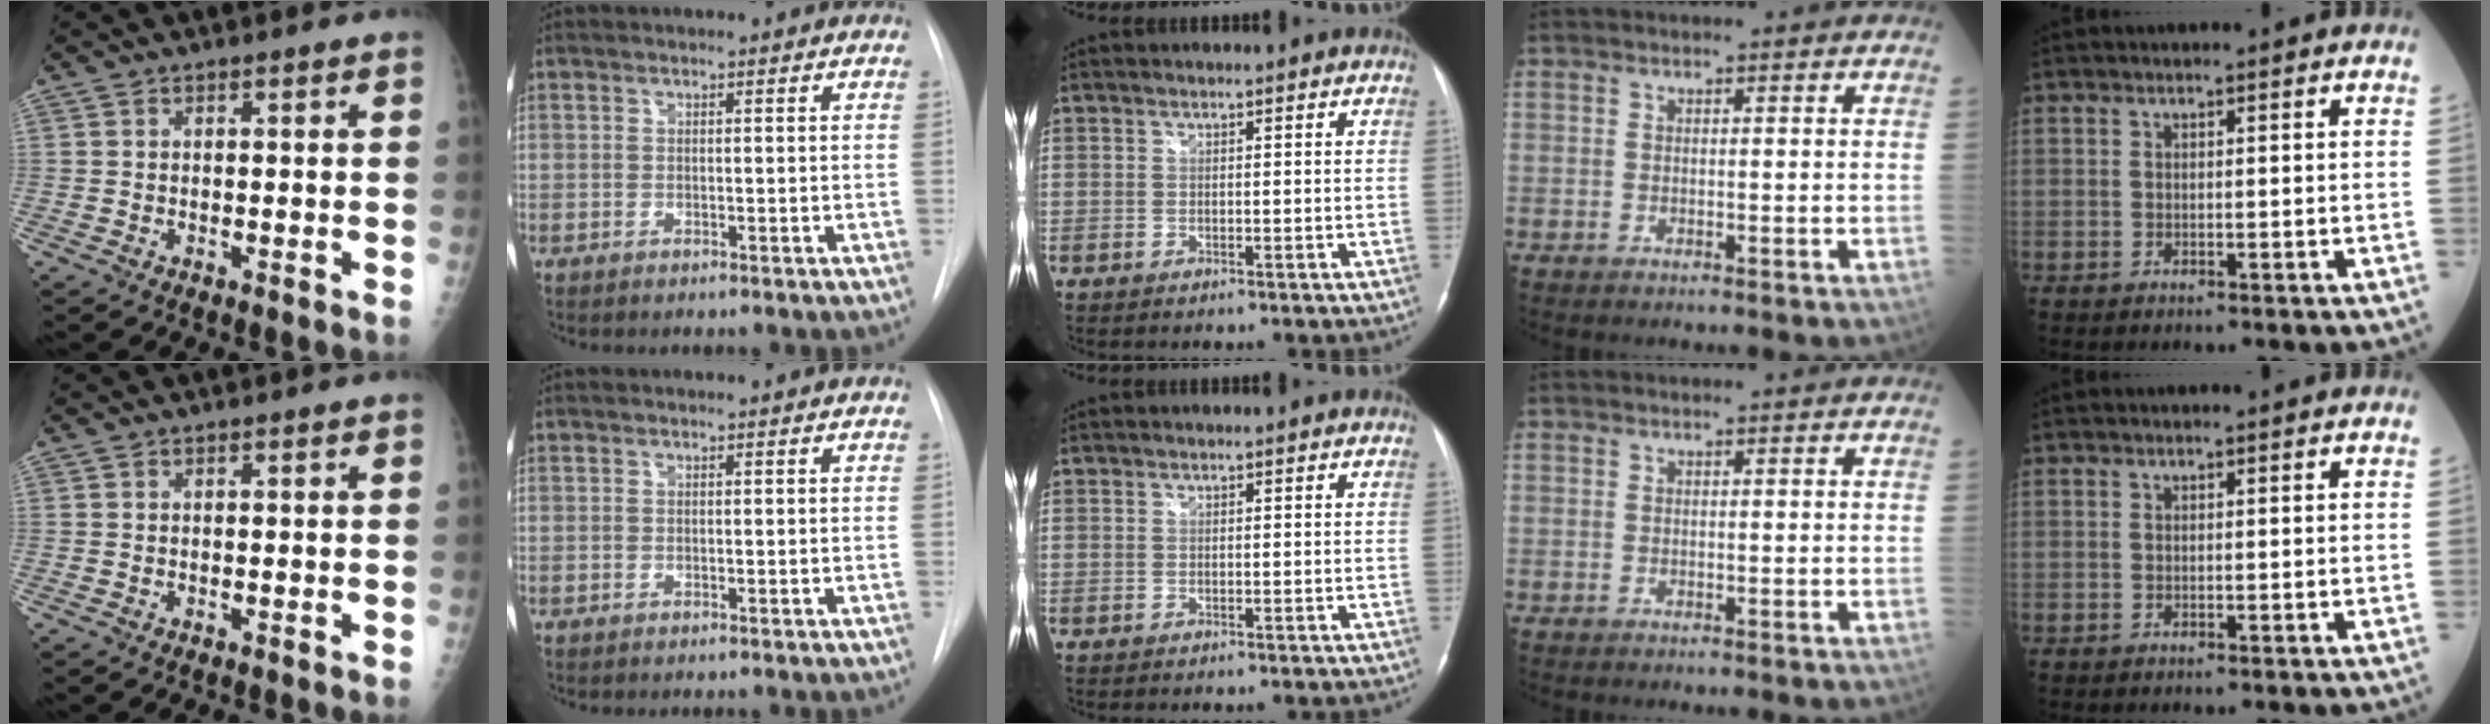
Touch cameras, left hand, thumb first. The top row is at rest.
{}